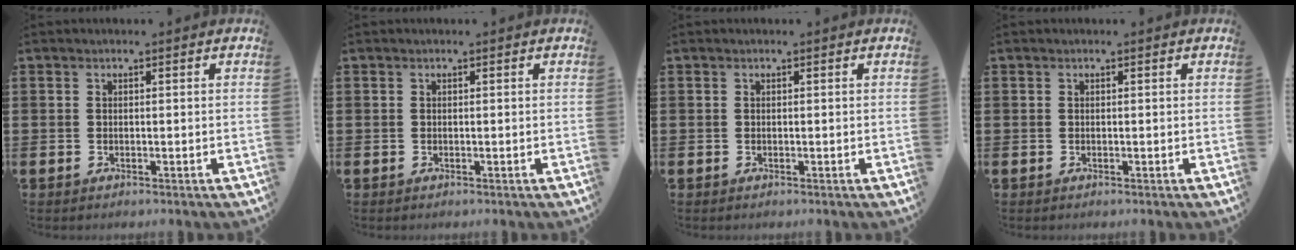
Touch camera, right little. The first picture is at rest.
{"total": 0.0}
{"total": 0.0}
{"total": 0.0}